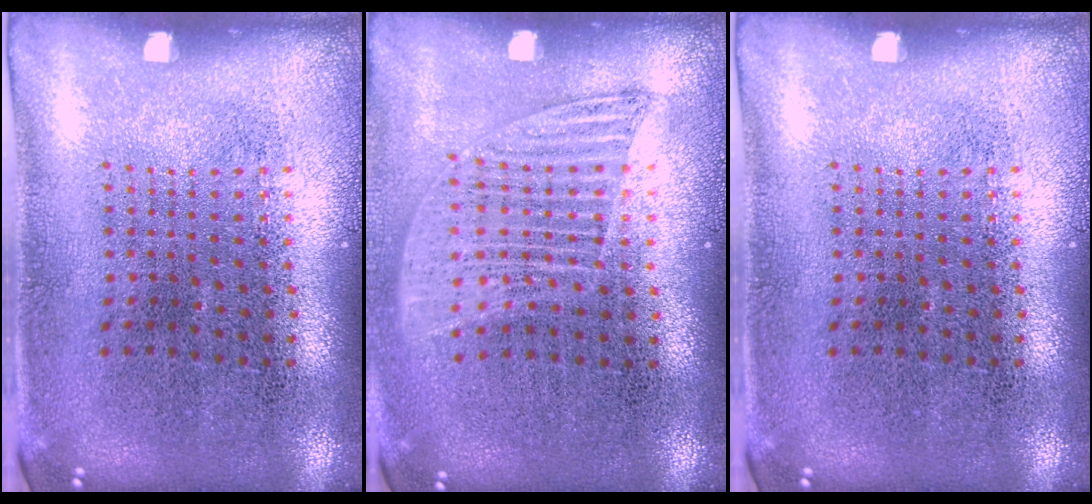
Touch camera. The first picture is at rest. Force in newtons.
{"total": 1.2, "press": 1.1, "slide": 0.5}
{"total": 0.0}